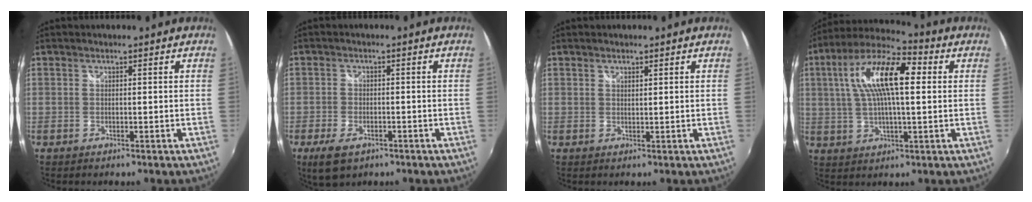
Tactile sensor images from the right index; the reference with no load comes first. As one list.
[{"total": 6.3, "force": [-3.6, 3.3, 3.9], "torque": [-0.097, -0.017, -0.062]}, {"total": 0.9, "force": [0.7, 0.3, 0.4], "torque": [-0.004, 0.001, 0.012]}, {"total": 15.9, "force": [3.6, 5.3, 14.5], "torque": [-0.271, 0.028, 0.053]}]